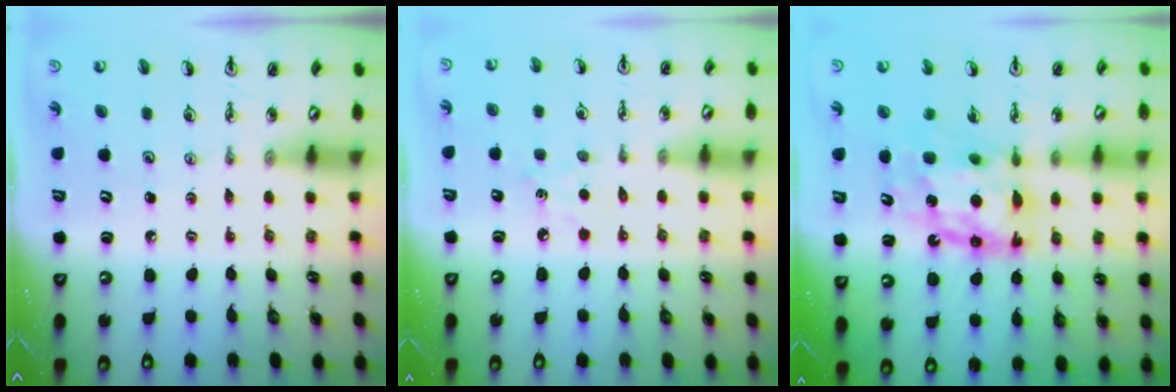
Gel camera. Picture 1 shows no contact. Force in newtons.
{"total": 4.8, "press": 4.7, "slide": 0.7}
{"total": 11.7, "press": 11.6, "slide": 1.2}